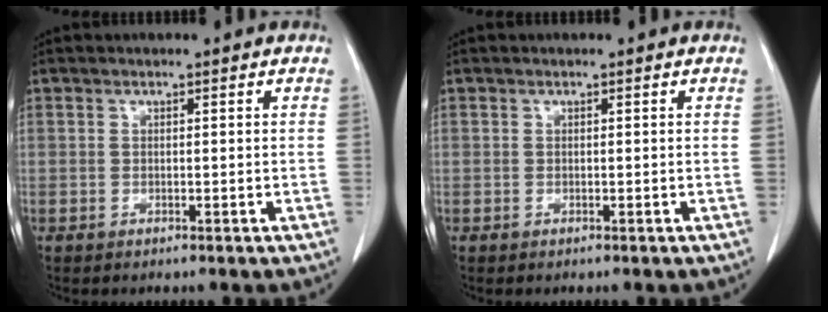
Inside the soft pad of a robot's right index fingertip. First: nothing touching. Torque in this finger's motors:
{"motor_torque": [0.00, 0.00, 0.00, 0.00]}